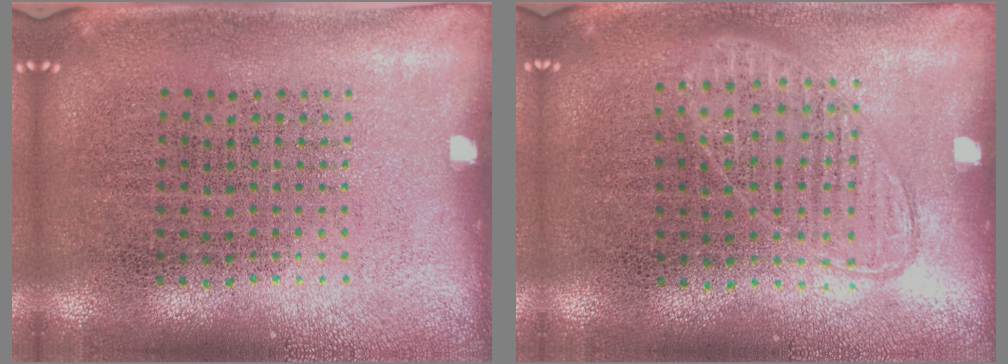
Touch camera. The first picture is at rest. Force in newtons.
{"total": 0.9, "press": 0.9, "slide": 0.3}